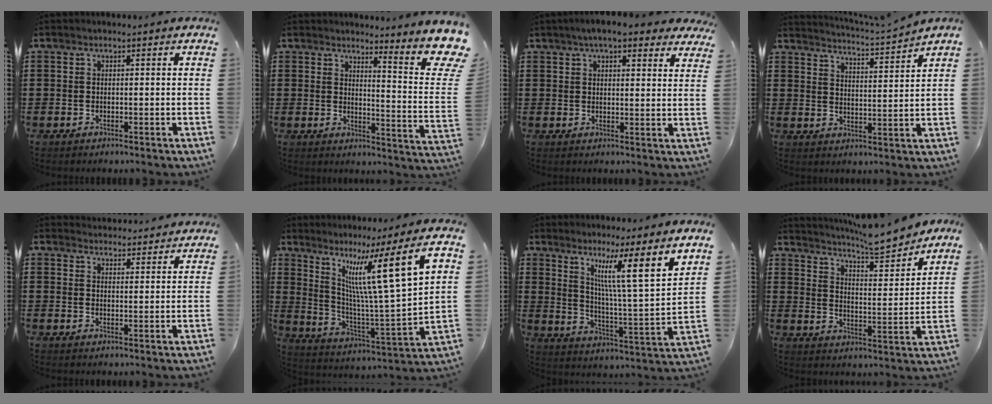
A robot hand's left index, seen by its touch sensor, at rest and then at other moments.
{"total": 6.8, "force": [5.1, 0.6, 4.5], "torque": [-0.066, -0.050, 0.080]}
{"total": 5.6, "force": [4.6, 1.3, 3.0], "torque": [-0.070, 0.002, 0.083]}
{"total": 3.2, "force": [3.1, -0.9, 0.5], "torque": [-0.027, -0.027, 0.048]}
{"total": 3.2, "force": [3.2, 0.2, -0.1], "torque": [-0.008, -0.013, 0.060]}
{"total": 14.2, "force": [7.0, 0.0, 12.3], "torque": [-0.221, -0.051, 0.094]}
{"total": 10.0, "force": [6.8, -0.3, 7.3], "torque": [-0.132, -0.053, 0.100]}
{"total": 7.5, "force": [7.1, 0.1, 2.3], "torque": [-0.056, -0.050, 0.122]}